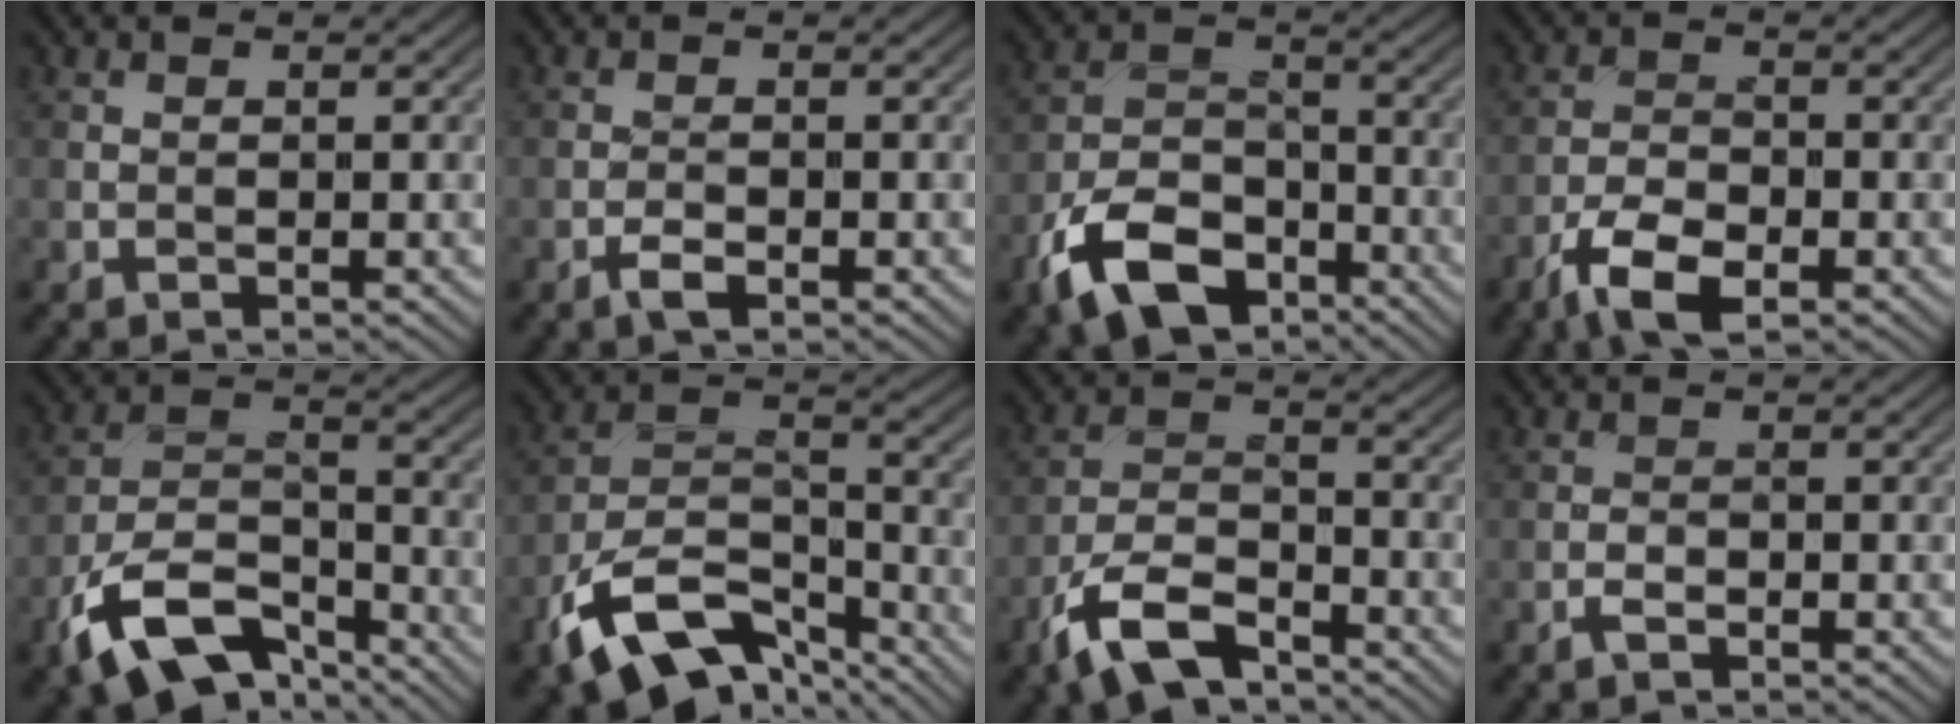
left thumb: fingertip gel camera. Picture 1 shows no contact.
{"total": 1.8, "force": [-1.1, 0.7, 1.2], "torque": [-0.025, 0.001, -0.025]}
{"total": 10.1, "force": [-6.1, 5.6, 5.8], "torque": [-0.127, -0.011, -0.126]}
{"total": 6.4, "force": [-3.8, 2.7, 4.3], "torque": [-0.086, -0.002, -0.078]}
{"total": 11.5, "force": [-7.1, 5.6, 7.2], "torque": [-0.146, -0.010, -0.140]}
{"total": 13.2, "force": [-8.2, 6.5, 8.0], "torque": [-0.161, -0.016, -0.159]}
{"total": 8.3, "force": [-5.7, 3.3, 5.1], "torque": [-0.104, -0.005, -0.124]}
{"total": 1.0, "force": [-0.8, 0.3, 0.5], "torque": [-0.013, 0.001, -0.018]}